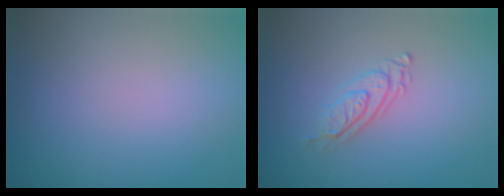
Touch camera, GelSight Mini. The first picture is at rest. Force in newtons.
{"total": 2.8, "press": 2.0, "slide": 2.0}